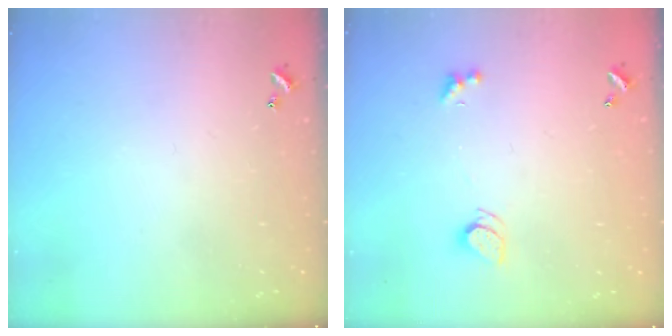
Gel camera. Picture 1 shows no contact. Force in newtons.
{"total": 2.5, "press": 2.5, "slide": 0.6}